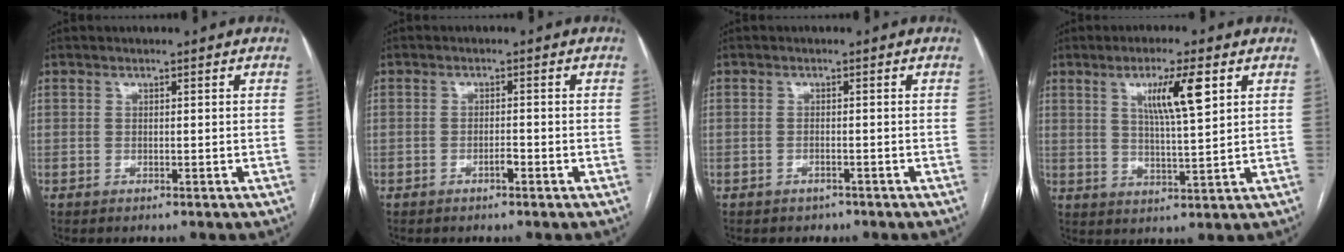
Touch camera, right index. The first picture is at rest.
{"total": 1.4, "force": [-0.8, 0.4, 1.1], "torque": [-0.018, 0.002, -0.014]}
{"total": 1.3, "force": [-0.9, 0.9, 0.1], "torque": [-0.005, 0.002, -0.013]}
{"total": 7.9, "force": [3.4, 0.5, 7.1], "torque": [-0.126, -0.001, 0.059]}